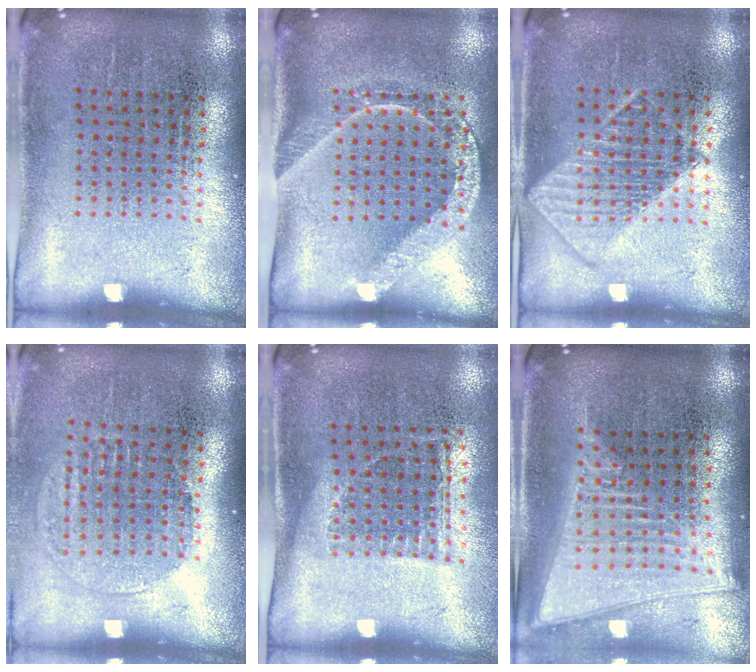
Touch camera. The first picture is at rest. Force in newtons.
{"total": 2.0, "press": 1.6, "slide": 1.3}
{"total": 1.2, "press": 1.2, "slide": 0.1}
{"total": 1.3, "press": 1.1, "slide": 0.5}
{"total": 1.2, "press": 0.9, "slide": 0.7}
{"total": 2.2, "press": 1.8, "slide": 1.2}